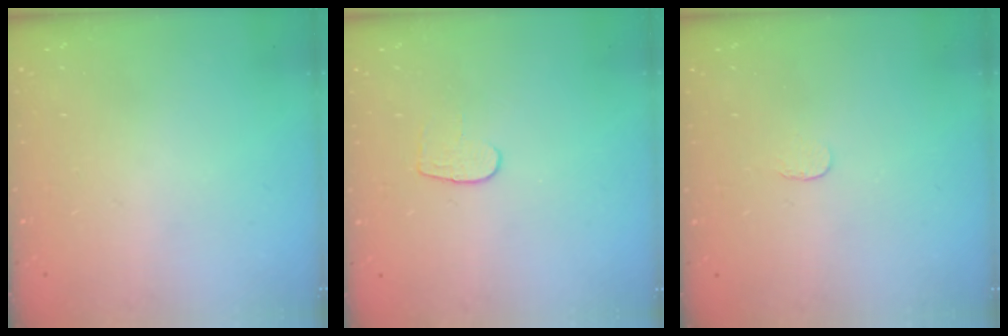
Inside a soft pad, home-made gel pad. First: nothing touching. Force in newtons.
{"total": 5.4, "press": 5.4, "slide": 0.3}
{"total": 2.6, "press": 2.6, "slide": 0.2}